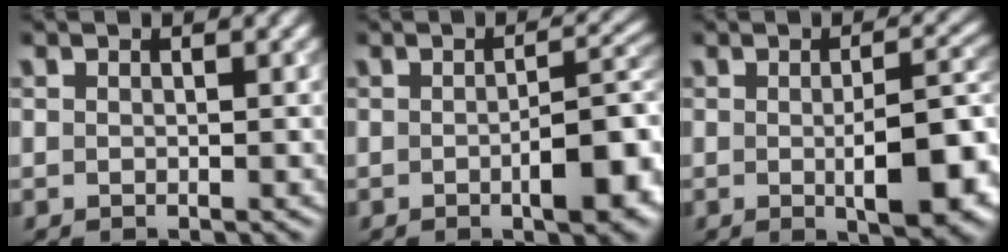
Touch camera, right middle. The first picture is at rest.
{"total": 6.4, "force": [-1.7, 2.1, 5.8], "torque": [-0.077, -0.003, -0.021]}
{"total": 7.8, "force": [-1.5, 2.4, 7.2], "torque": [-0.100, -0.012, -0.017]}